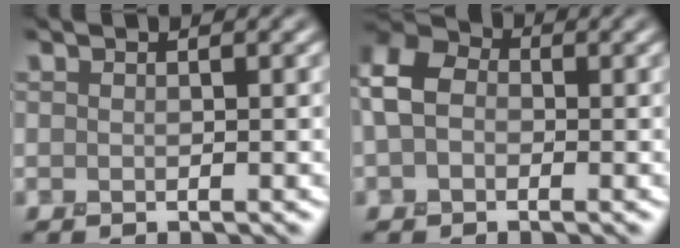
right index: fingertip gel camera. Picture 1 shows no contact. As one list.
[{"total": 5.8, "force": [0.2, 4.3, 3.9], "torque": [-0.096, 0.016, -0.007]}]